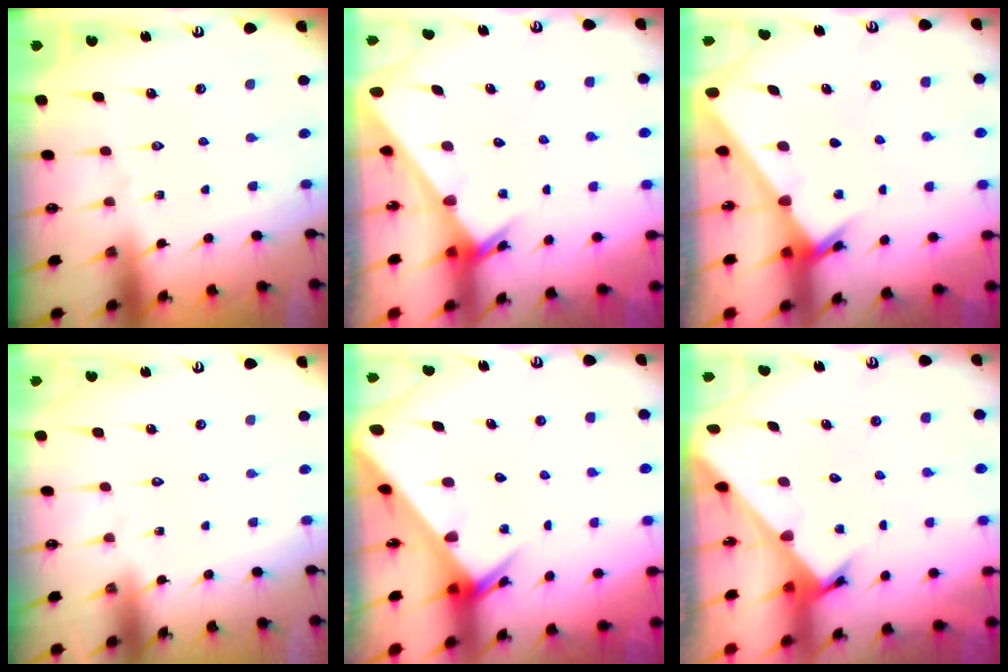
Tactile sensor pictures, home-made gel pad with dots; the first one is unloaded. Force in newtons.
{"total": 1.8, "press": 1.8, "slide": 0.1}
{"total": 2.2, "press": 2.2, "slide": 0.2}
{"total": 1.8, "press": 1.8, "slide": 0.1}
{"total": 5.8, "press": 5.8, "slide": 0.3}
{"total": 2.5, "press": 2.5, "slide": 0.2}